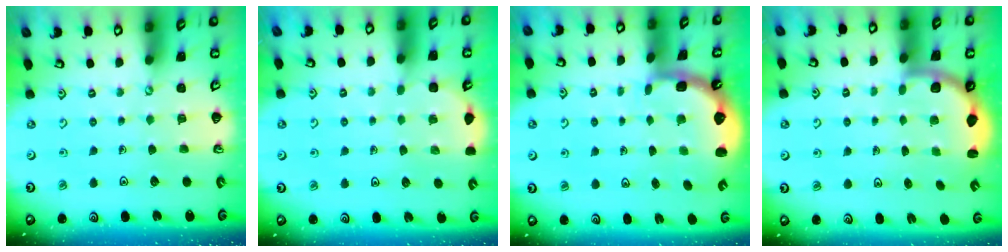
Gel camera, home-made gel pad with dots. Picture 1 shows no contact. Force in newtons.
{"total": 2.7, "press": 2.6, "slide": 0.8}
{"total": 2.5, "press": 1.7, "slide": 1.8}
{"total": 3.1, "press": 2.7, "slide": 1.5}